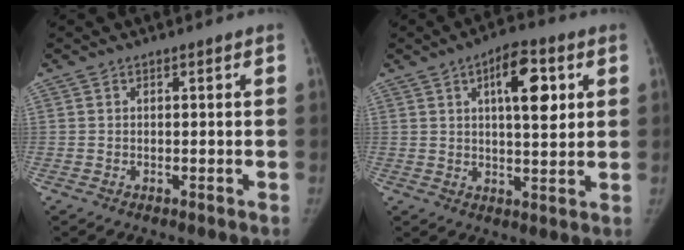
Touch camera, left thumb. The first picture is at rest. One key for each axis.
{"total": 10.5, "fx": 3.6, "fy": 4.3, "fz": 8.9, "tx": -0.109, "ty": -0.008, "tz": 0.052}